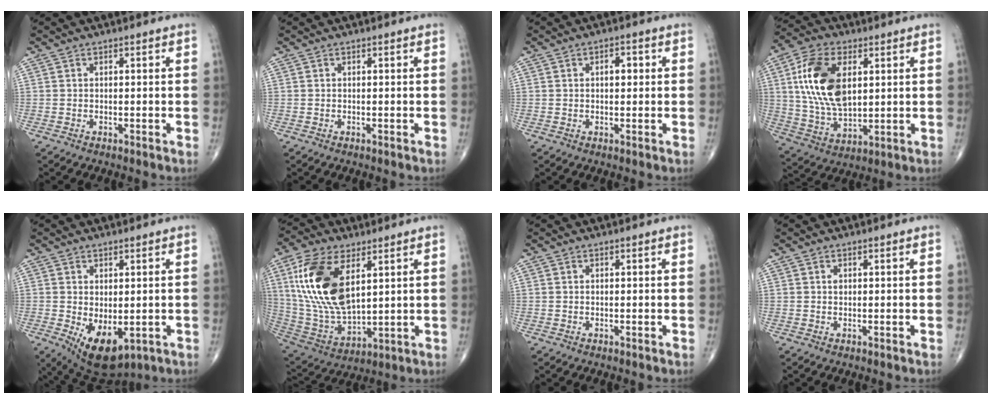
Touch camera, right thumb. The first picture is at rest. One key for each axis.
{"total": 0.0}
{"total": 2.6, "fx": 0.5, "fy": 1.5, "fz": 2.1, "tx": -0.026, "ty": 0.003, "tz": 0.005}
{"total": 16.5, "fx": 3.9, "fy": 9.3, "fz": 13.0, "tx": -0.242, "ty": -0.008, "tz": 0.079}
{"total": 8.9, "fx": -2.0, "fy": 4.7, "fz": 7.4, "tx": -0.106, "ty": -0.012, "tz": -0.009}
{"total": 19.5, "fx": 6.4, "fy": 9.8, "fz": 15.6, "tx": -0.309, "ty": -0.027, "tz": 0.130}
{"total": 0.0}
{"total": 0.6, "fx": 0.2, "fy": 0.5, "fz": 0.4, "tx": -0.004, "ty": 0.000, "tz": 0.004}